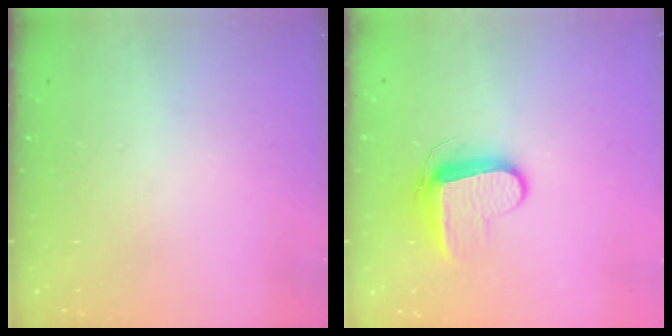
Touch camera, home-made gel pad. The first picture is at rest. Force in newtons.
{"total": 9.8, "press": 9.7, "slide": 1.1}